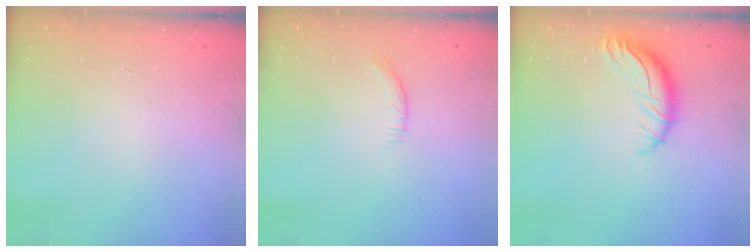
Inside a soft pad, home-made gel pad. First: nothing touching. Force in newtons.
{"total": 8.0, "press": 7.7, "slide": 2.1}
{"total": 10.7, "press": 10.4, "slide": 2.5}